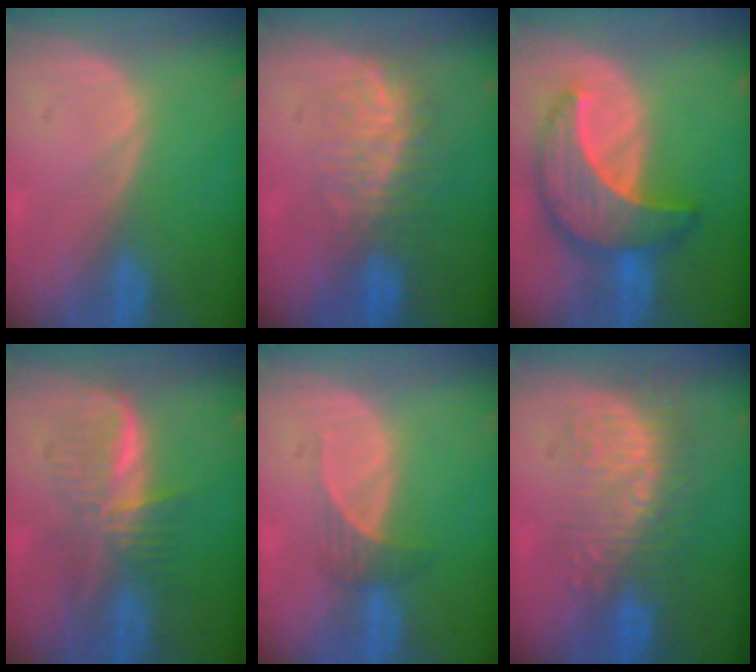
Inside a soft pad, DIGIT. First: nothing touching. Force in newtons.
{"total": 7.7, "press": 7.1, "slide": 3.1}
{"total": 10.0, "press": 10.0, "slide": 0.7}
{"total": 6.0, "press": 5.9, "slide": 0.8}
{"total": 2.5, "press": 2.3, "slide": 0.9}
{"total": 9.1, "press": 8.5, "slide": 3.2}